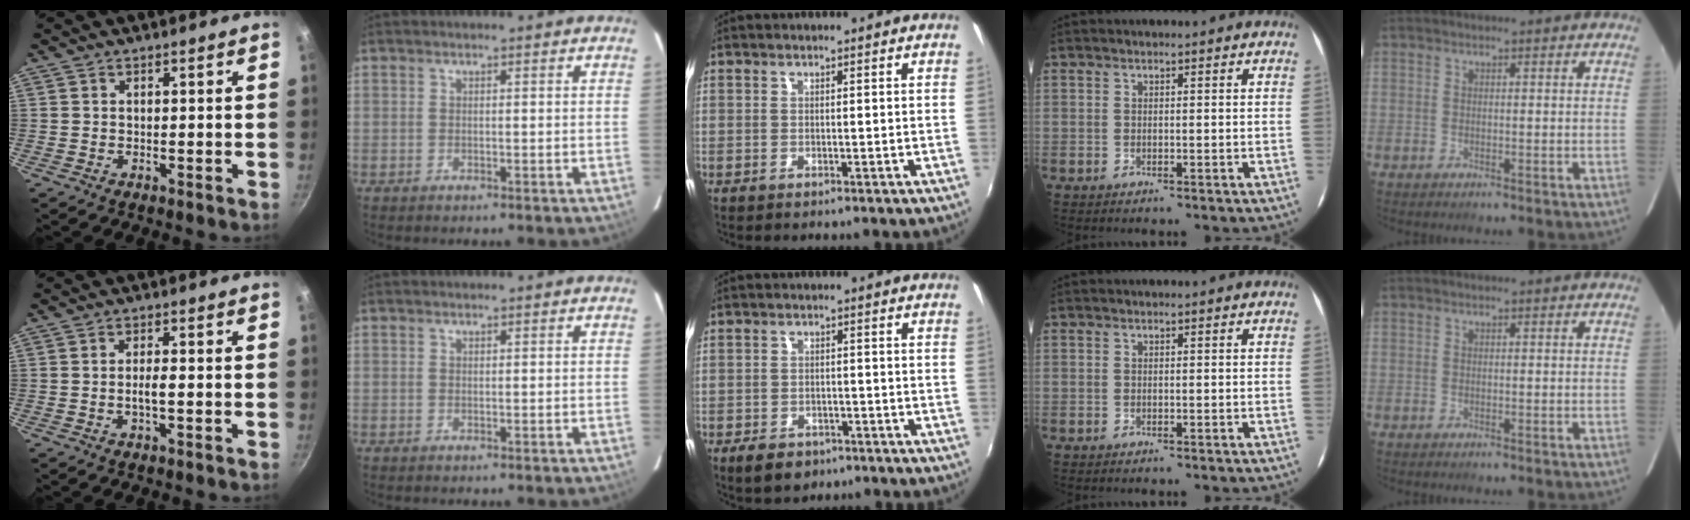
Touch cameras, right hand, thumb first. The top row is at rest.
{"thumb": {"total": 2.5, "force": [-0.5, 0.5, 2.3], "torque": [-0.046, 0.008, -0.011]}, "middle": {"total": 5.6, "force": [-3.7, 3.5, 2.5], "torque": [-0.064, -0.009, -0.053]}}